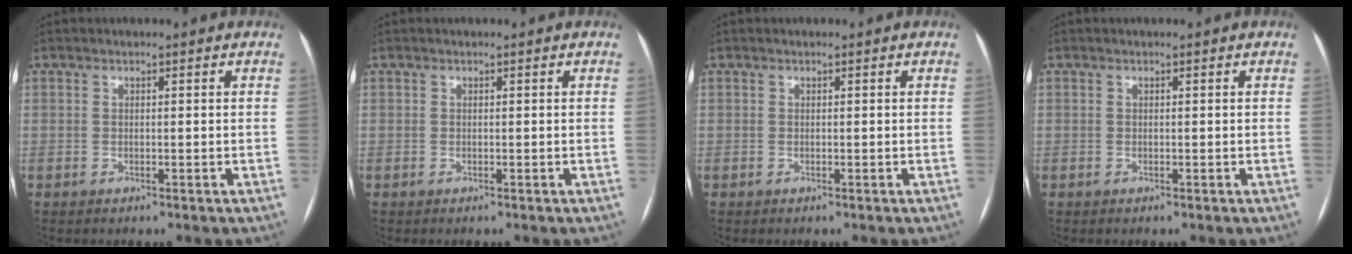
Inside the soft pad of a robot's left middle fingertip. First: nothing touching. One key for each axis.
{"total": 0.0}
{"total": 0.0}
{"total": 0.0}